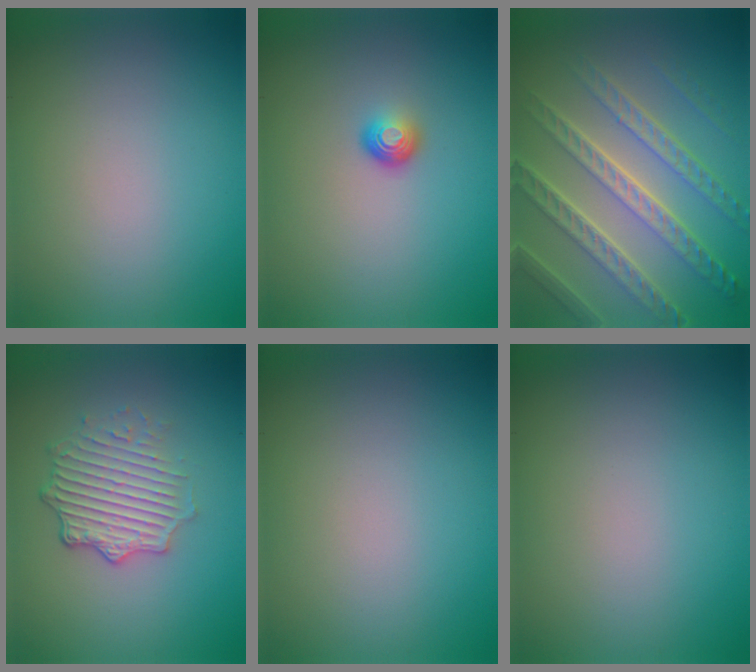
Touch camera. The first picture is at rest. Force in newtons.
{"total": 1.8, "press": 1.1, "slide": 1.4}
{"total": 7.9, "press": 5.5, "slide": 5.6}
{"total": 4.9, "press": 3.5, "slide": 3.3}
{"total": 0.0}
{"total": 0.0}